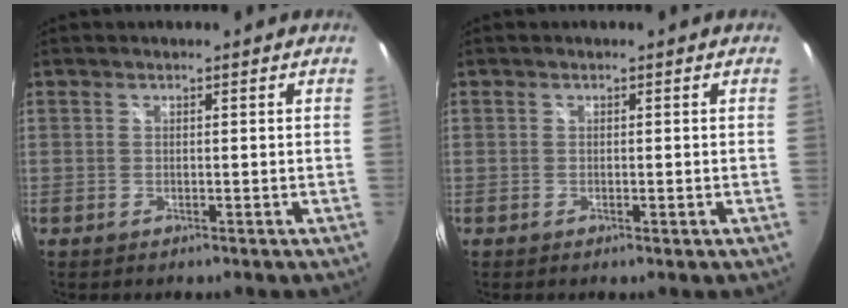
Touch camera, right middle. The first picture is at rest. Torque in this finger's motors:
{"motor_torque": [-0.45, -0.03, 0.02, 0.00]}